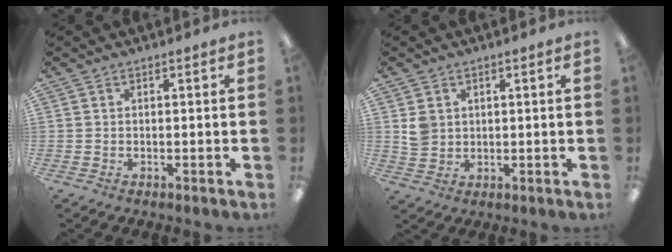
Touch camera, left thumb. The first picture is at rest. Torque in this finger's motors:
{"motor_torque": [0.32, 0.55, 0.38, -0.68, 0.21]}